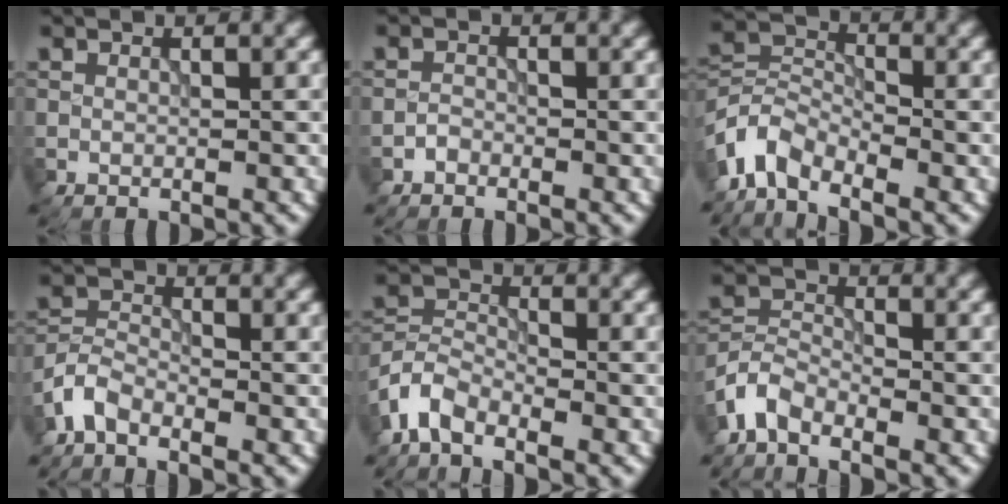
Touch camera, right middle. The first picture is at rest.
{"total": 0.9, "force": [-0.7, 0.5, 0.2], "torque": [0.000, 0.001, -0.016]}
{"total": 4.3, "force": [-3.2, 2.1, 1.9], "torque": [-0.042, 0.002, -0.079]}
{"total": 2.8, "force": [-2.1, 1.2, 1.3], "torque": [-0.031, 0.006, -0.054]}
{"total": 3.7, "force": [-2.7, 1.7, 1.8], "torque": [-0.040, 0.003, -0.068]}
{"total": 3.3, "force": [-2.6, 1.5, 1.4], "torque": [-0.032, 0.005, -0.066]}